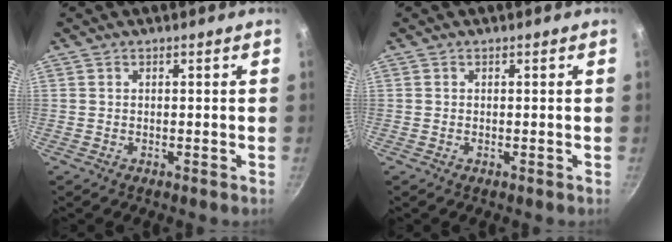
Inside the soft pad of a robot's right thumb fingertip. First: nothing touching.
{"total": 0.0}